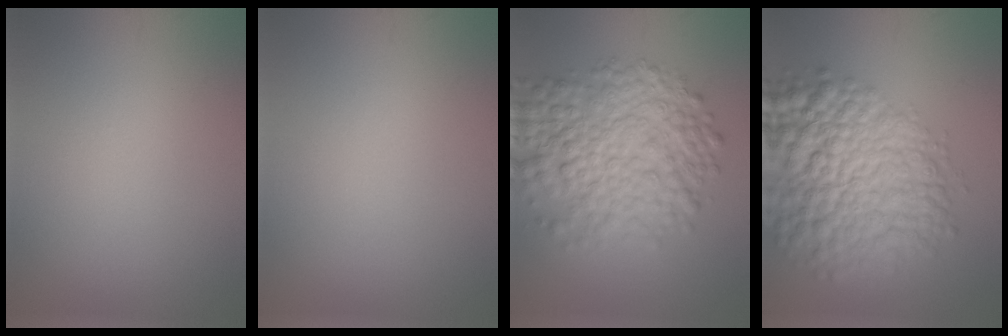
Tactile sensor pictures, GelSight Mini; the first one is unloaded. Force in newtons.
{"total": 0.0}
{"total": 8.4, "press": 8.4, "slide": 0.2}
{"total": 10.8, "press": 10.8, "slide": 0.4}